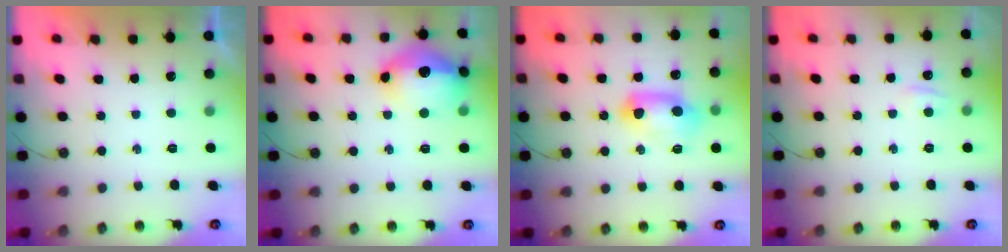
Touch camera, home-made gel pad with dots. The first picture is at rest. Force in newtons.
{"total": 15.9, "press": 15.8, "slide": 1.7}
{"total": 12.3, "press": 11.5, "slide": 4.2}
{"total": 4.9, "press": 4.8, "slide": 0.6}